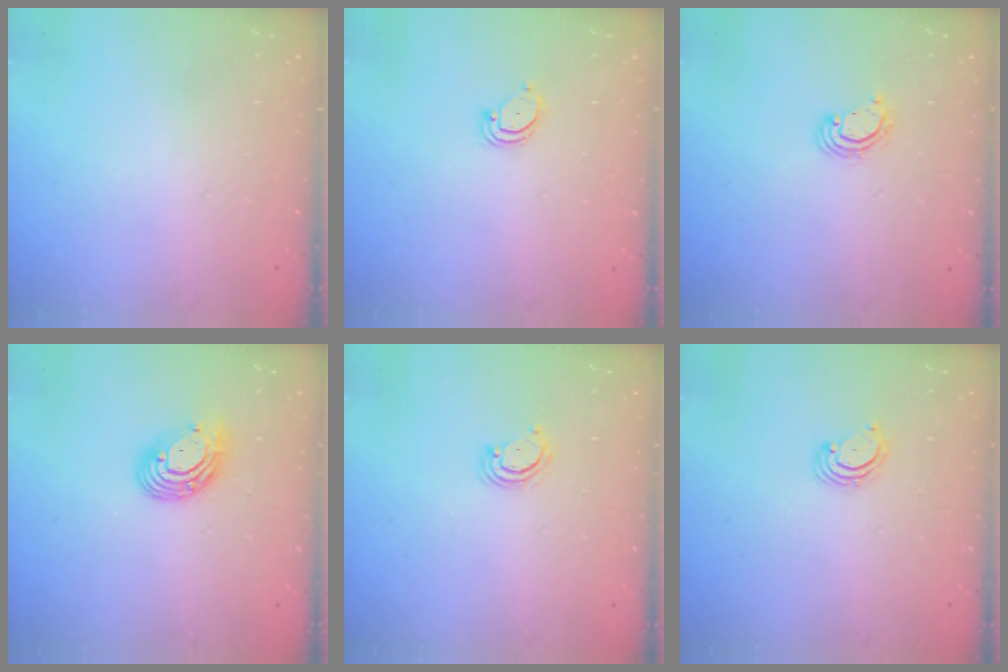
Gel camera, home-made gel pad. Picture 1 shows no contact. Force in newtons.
{"total": 2.9, "press": 2.9, "slide": 0.2}
{"total": 2.2, "press": 2.2, "slide": 0.2}
{"total": 9.9, "press": 9.8, "slide": 1.2}
{"total": 2.9, "press": 2.9, "slide": 0.2}
{"total": 2.6, "press": 2.6, "slide": 0.3}